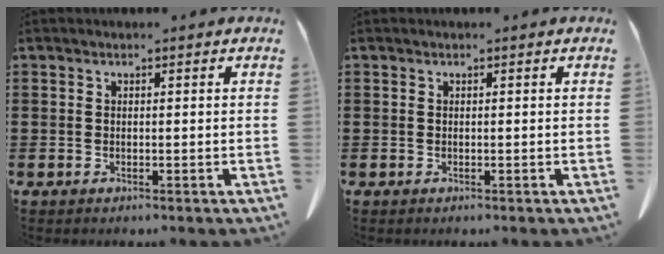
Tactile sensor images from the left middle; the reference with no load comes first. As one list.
[{"total": 0.0}]